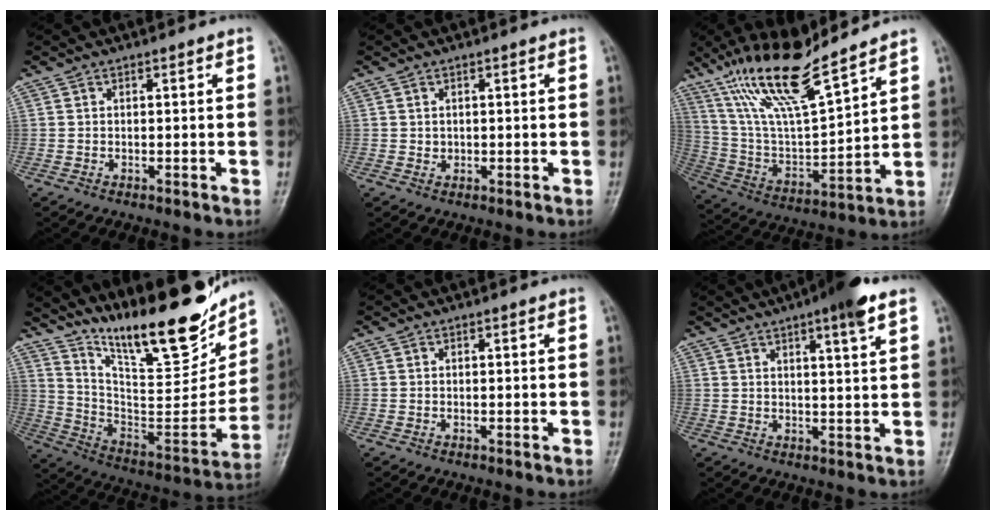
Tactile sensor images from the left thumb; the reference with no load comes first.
{"total": 0.9, "force": [0.5, 0.8, 0.2], "torque": [0.008, -0.003, 0.008]}
{"total": 18.2, "force": [13.8, 3.1, 11.5], "torque": [-0.195, -0.067, 0.269]}
{"total": 24.5, "force": [18.5, 6.3, 14.8], "torque": [-0.186, -0.101, 0.312]}
{"total": 0.0}
{"total": 7.5, "force": [4.6, 0.8, 5.8], "torque": [-0.080, -0.015, 0.066]}